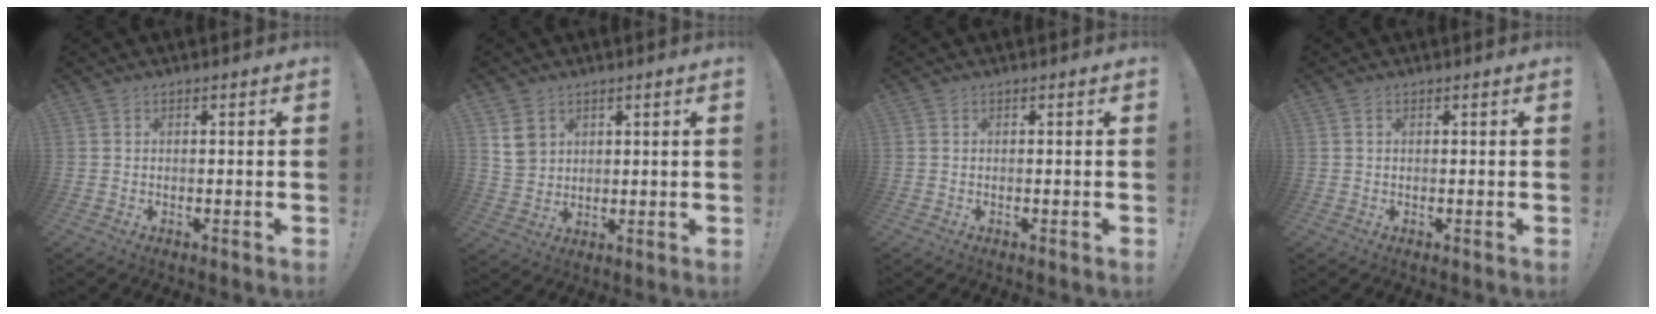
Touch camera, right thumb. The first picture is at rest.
{"total": 6.5, "force": [3.7, 5.0, 1.9], "torque": [-0.020, -0.015, 0.072]}
{"total": 0.0}
{"total": 0.6, "force": [0.3, 0.3, 0.4], "torque": [-0.008, 0.000, 0.005]}